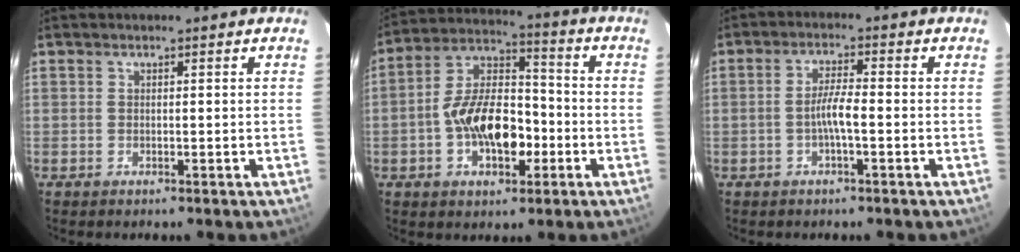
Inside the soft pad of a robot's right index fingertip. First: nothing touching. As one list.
[{"total": 13.5, "force": [-3.7, 7.1, 10.9], "torque": [-0.207, 0.020, -0.059]}, {"total": 3.9, "force": [-1.2, 0.3, 3.7], "torque": [-0.072, 0.005, -0.023]}]